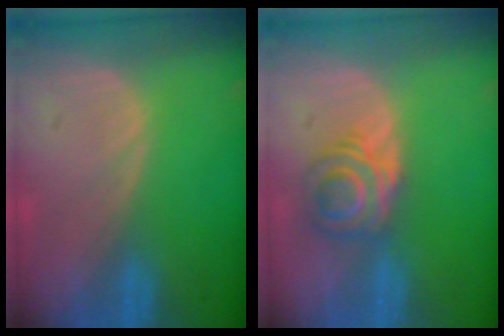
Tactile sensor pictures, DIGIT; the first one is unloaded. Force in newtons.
{"total": 6.1, "press": 5.2, "slide": 3.2}